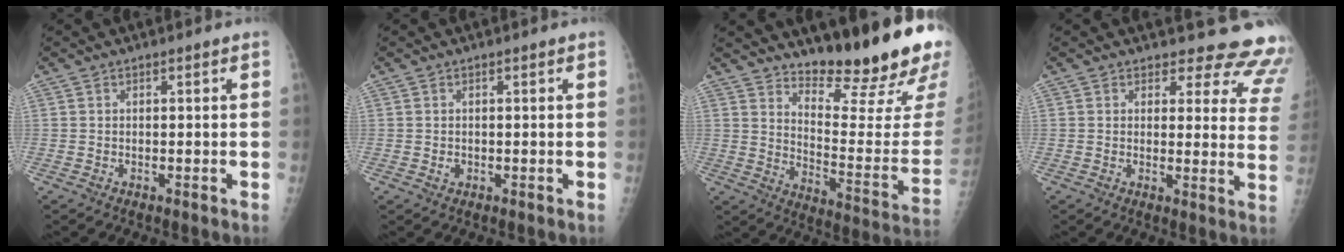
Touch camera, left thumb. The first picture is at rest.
{"total": 0.8, "force": [0.1, 0.6, 0.4], "torque": [-0.003, 0.000, 0.002]}
{"total": 21.5, "force": [17.4, 2.8, 12.4], "torque": [-0.158, -0.158, 0.249]}
{"total": 14.7, "force": [13.8, 4.6, 2.1], "torque": [0.030, -0.121, 0.122]}